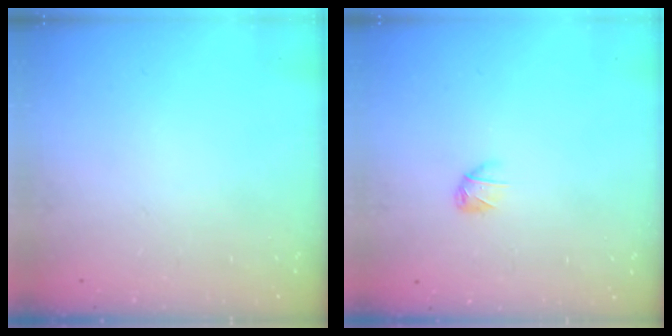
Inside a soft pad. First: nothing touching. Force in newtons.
{"total": 3.0, "press": 2.9, "slide": 0.7}